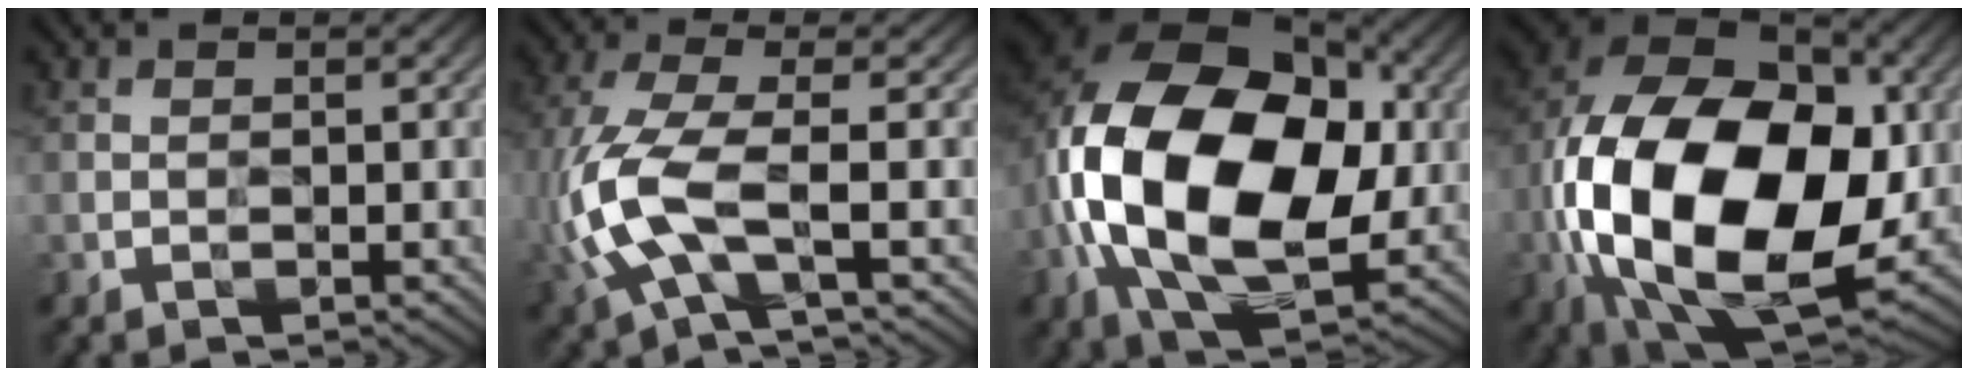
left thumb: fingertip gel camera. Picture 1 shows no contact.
{"total": 10.2, "force": [-2.2, 3.8, 9.2], "torque": [-0.231, -0.001, -0.050]}
{"total": 20.1, "force": [-0.4, 13.6, 14.8], "torque": [-0.324, -0.024, 0.005]}
{"total": 23.0, "force": [-2.9, 14.1, 17.9], "torque": [-0.413, -0.037, -0.027]}